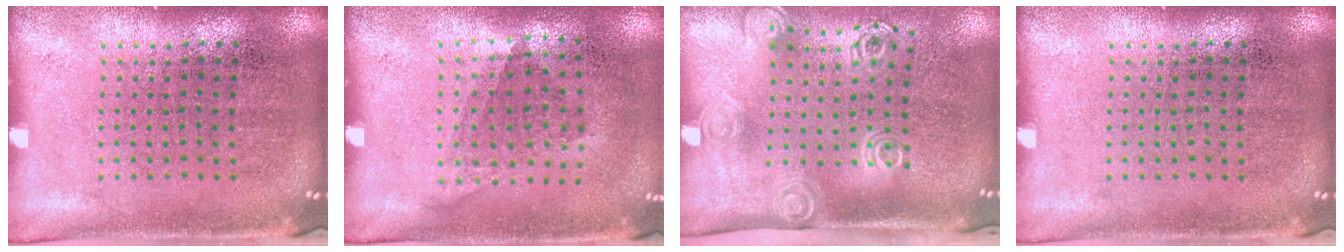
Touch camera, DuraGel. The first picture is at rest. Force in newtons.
{"total": 1.1, "press": 0.8, "slide": 0.7}
{"total": 2.0, "press": 1.4, "slide": 1.5}
{"total": 0.0}